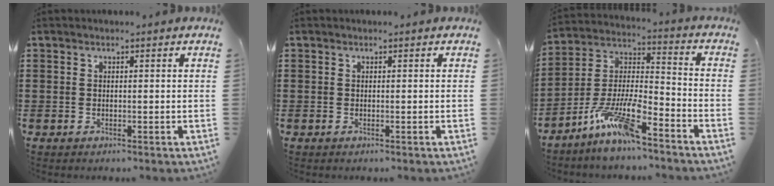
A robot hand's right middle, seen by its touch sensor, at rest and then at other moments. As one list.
[{"total": 0.0}, {"total": 10.7, "force": [-8.0, 2.0, 6.8], "torque": [-0.157, 0.002, -0.159]}]